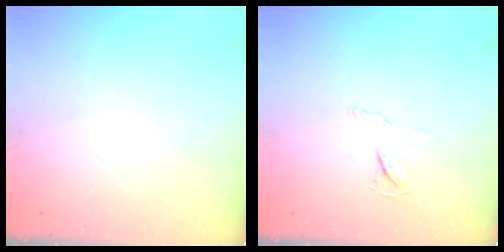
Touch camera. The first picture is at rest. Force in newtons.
{"total": 3.9, "press": 3.9, "slide": 0.4}